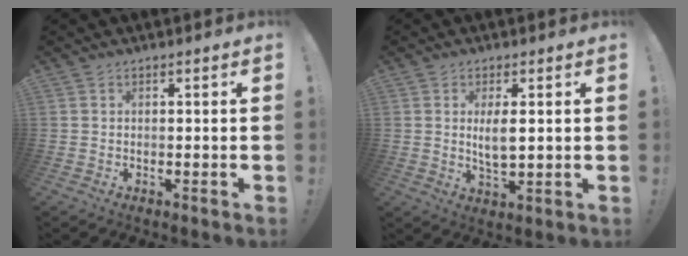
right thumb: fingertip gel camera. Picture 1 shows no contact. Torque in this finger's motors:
{"motor_torque": [-0.11, 0.22, 0.14, 0.17, 0.04]}